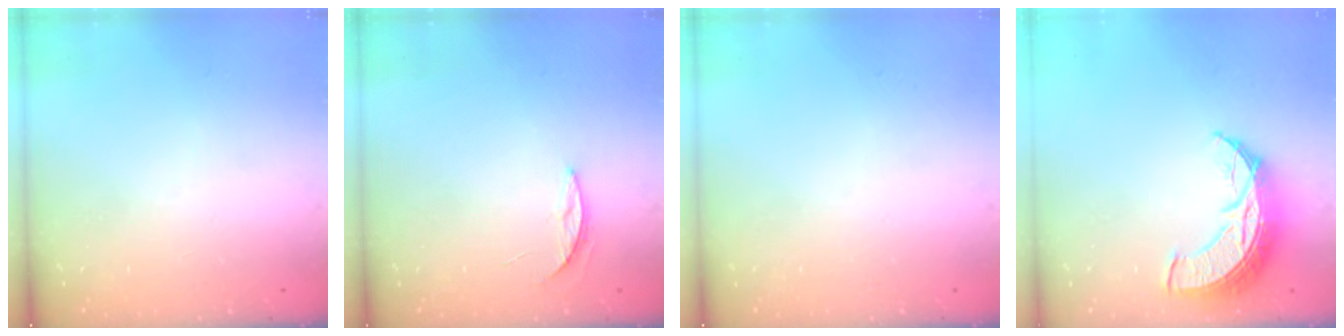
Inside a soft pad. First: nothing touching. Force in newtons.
{"total": 4.5, "press": 4.4, "slide": 0.4}
{"total": 0.0}
{"total": 11.2, "press": 11.1, "slide": 0.9}